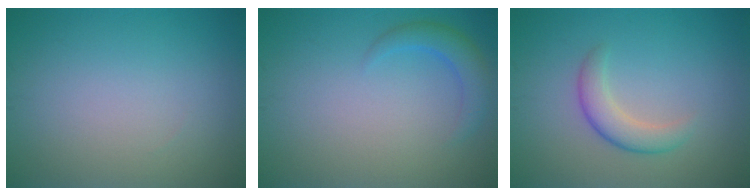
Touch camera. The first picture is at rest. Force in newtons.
{"total": 2.4, "press": 2.4, "slide": 0.2}
{"total": 2.8, "press": 2.8, "slide": 0.2}